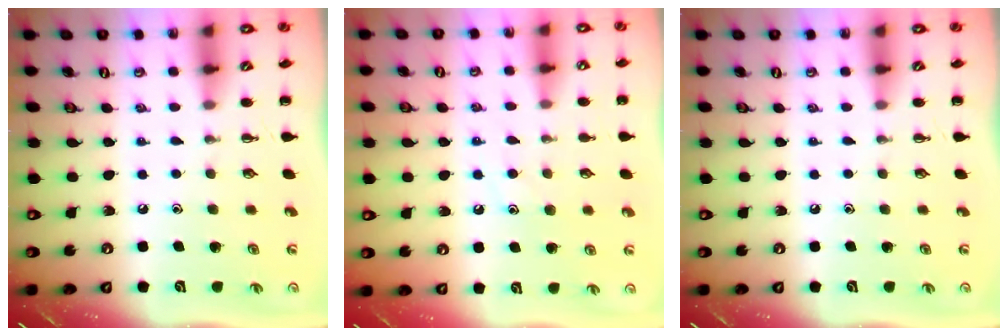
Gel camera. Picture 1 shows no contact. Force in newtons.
{"total": 8.4, "press": 8.4, "slide": 1.2}
{"total": 0.0}